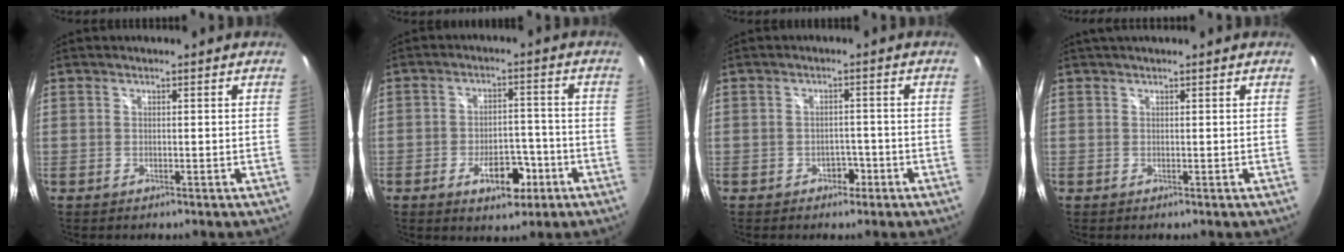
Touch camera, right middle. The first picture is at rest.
{"total": 7.9, "force": [-3.9, 4.1, 5.5], "torque": [-0.097, 0.004, -0.048]}
{"total": 2.5, "force": [-1.5, 1.8, 0.7], "torque": [-0.014, 0.003, -0.020]}
{"total": 2.4, "force": [2.0, 0.1, 1.4], "torque": [-0.028, 0.008, 0.024]}